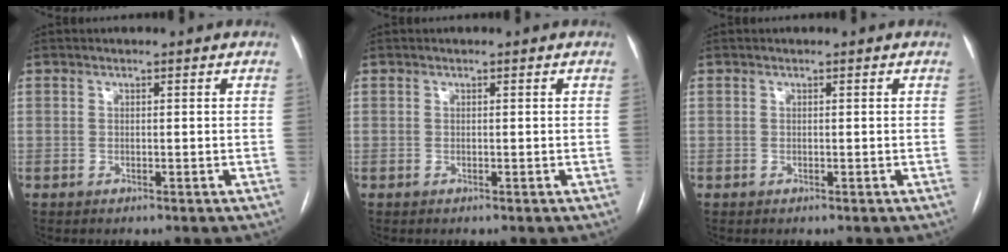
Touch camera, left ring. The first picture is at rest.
{"total": 0.0}
{"total": 0.0}